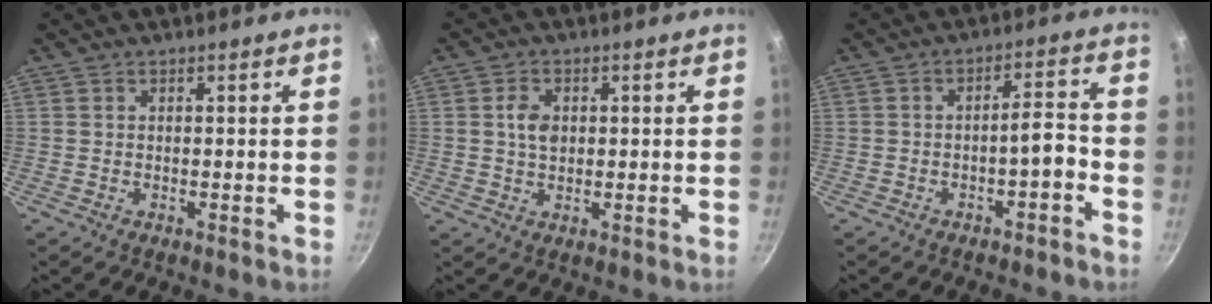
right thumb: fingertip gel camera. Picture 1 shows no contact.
{"total": 4.1, "force": [0.7, 2.9, 2.9], "torque": [-0.044, 0.001, 0.011]}
{"total": 4.7, "force": [-2.6, 1.4, 3.7], "torque": [-0.050, 0.040, -0.028]}